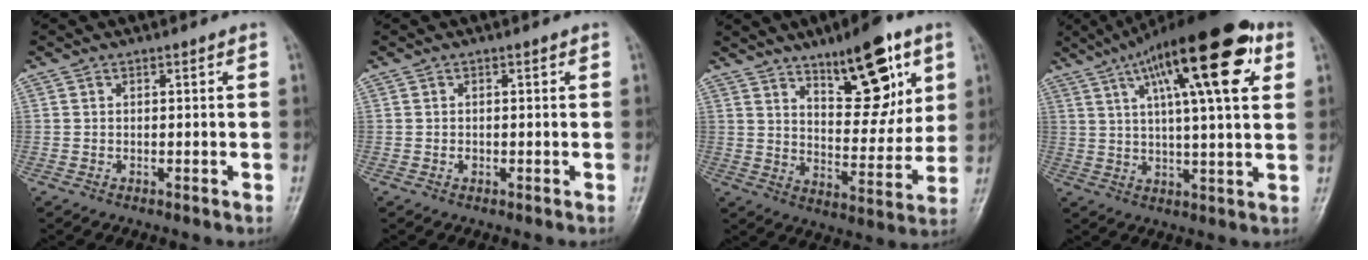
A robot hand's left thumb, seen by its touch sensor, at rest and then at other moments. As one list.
[{"total": 0.6, "force": [-0.1, 0.5, 0.4], "torque": [-0.002, 0.001, -0.003]}, {"total": 16.5, "force": [9.1, 6.5, 12.2], "torque": [-0.133, -0.050, 0.143]}, {"total": 22.2, "force": [9.4, 6.2, 19.1], "torque": [-0.281, 0.003, 0.141]}]